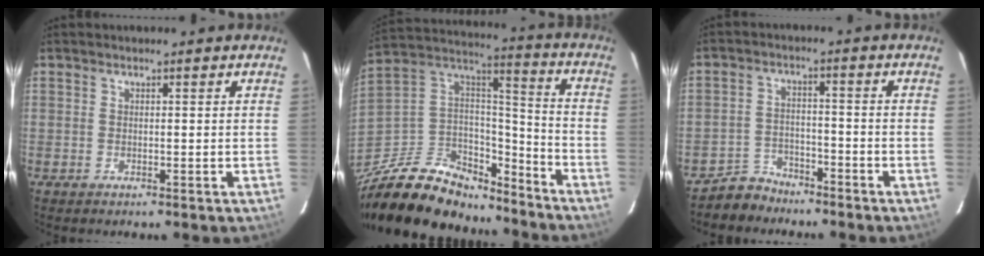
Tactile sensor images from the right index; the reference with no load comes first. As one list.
[{"total": 27.4, "force": [-20.2, 13.1, 13.0], "torque": [-0.284, 0.035, -0.320]}, {"total": 5.6, "force": [-4.9, 2.7, 0.1], "torque": [-0.014, 0.016, -0.085]}]